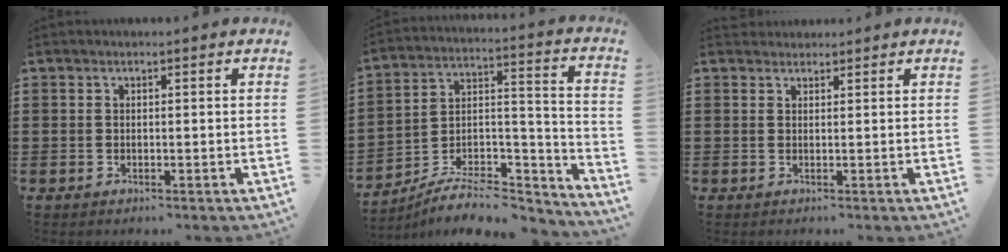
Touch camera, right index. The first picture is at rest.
{"total": 7.8, "force": [-6.4, 2.9, 3.5], "torque": [-0.050, 0.019, -0.120]}
{"total": 1.1, "force": [1.0, 0.5, -0.2], "torque": [0.003, 0.002, 0.021]}